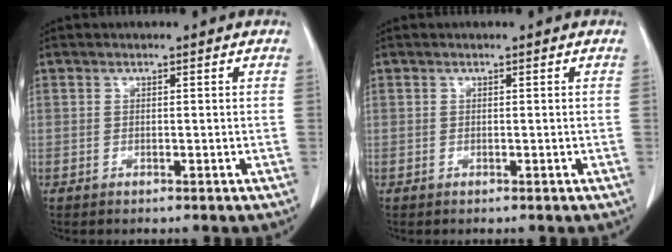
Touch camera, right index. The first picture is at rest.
{"total": 0.0}